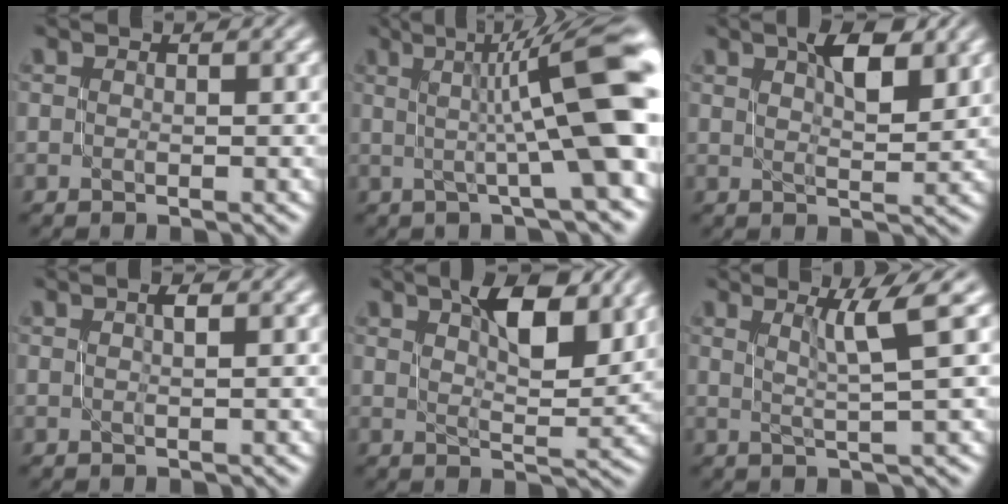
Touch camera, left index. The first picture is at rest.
{"total": 10.5, "force": [0.9, 1.9, 10.3], "torque": [-0.122, 0.016, 0.010]}
{"total": 4.5, "force": [2.2, 1.4, 3.6], "torque": [-0.050, -0.001, 0.035]}
{"total": 1.0, "force": [0.3, 0.2, 0.9], "torque": [-0.012, 0.003, 0.003]}
{"total": 6.8, "force": [3.5, 2.4, 5.4], "torque": [-0.074, 0.003, 0.056]}
{"total": 3.4, "force": [1.3, 0.0, 3.1], "torque": [-0.052, 0.000, 0.026]}